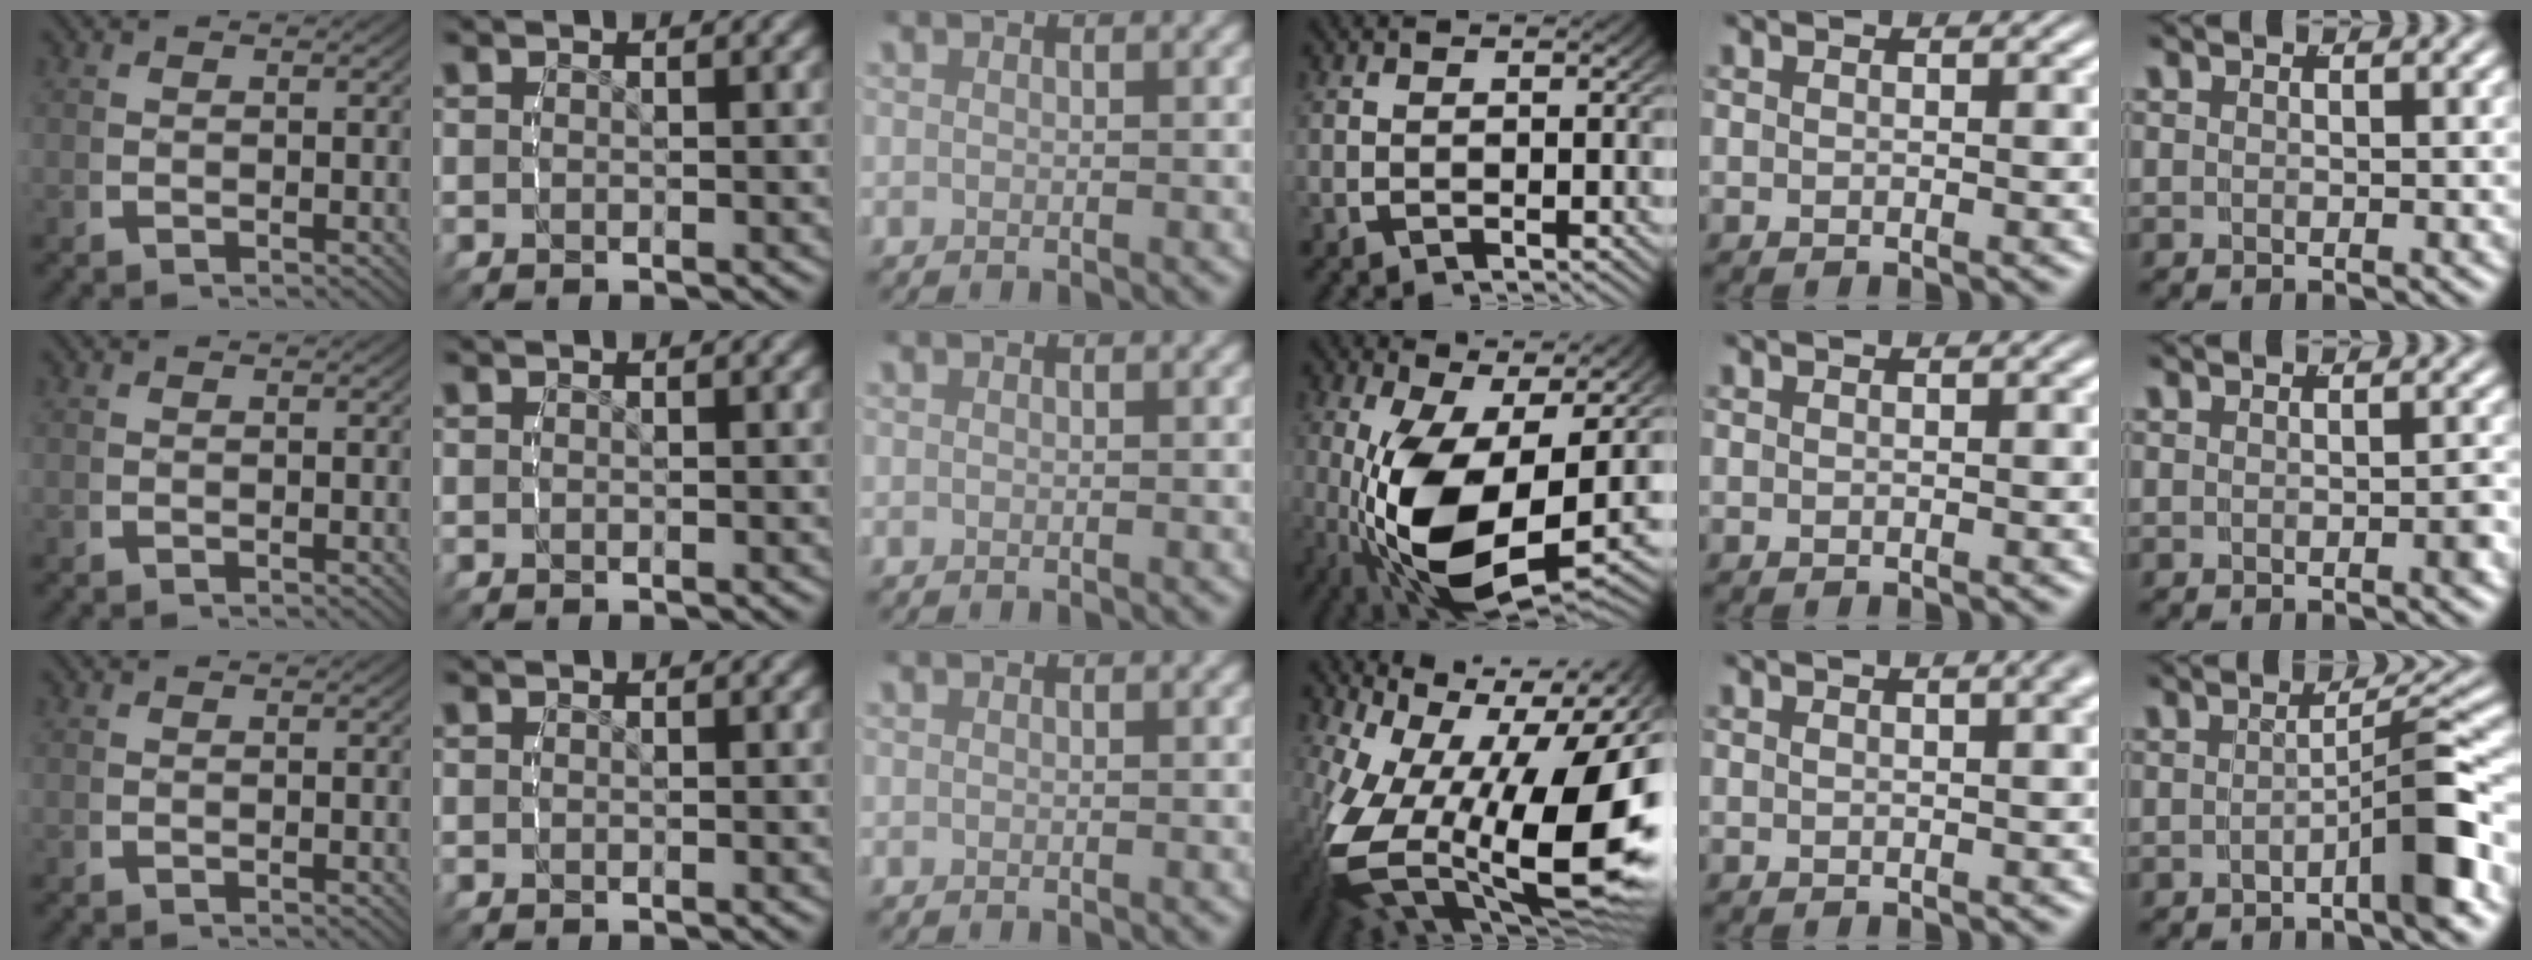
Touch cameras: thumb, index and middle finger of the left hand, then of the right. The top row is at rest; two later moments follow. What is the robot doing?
{"motion": "lift_and_place", "object": "button"}